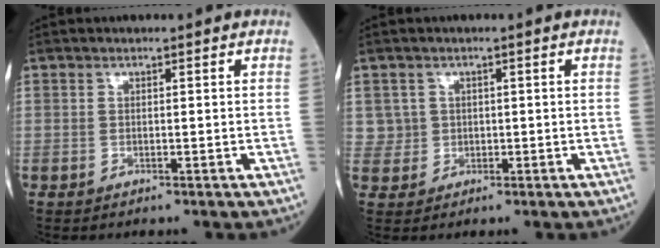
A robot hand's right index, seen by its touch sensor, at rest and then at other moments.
{"total": 2.2, "force": [0.3, 2.2, -0.3], "torque": [0.012, 0.004, 0.003]}